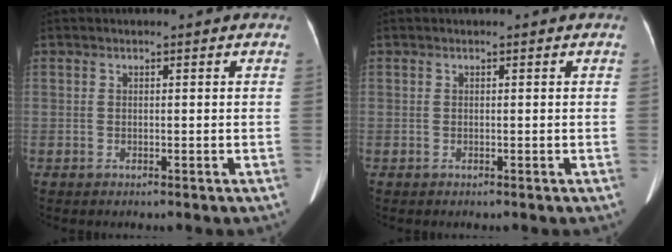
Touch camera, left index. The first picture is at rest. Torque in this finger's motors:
{"motor_torque": [0.11, 0.16, 0.05, 0.01]}